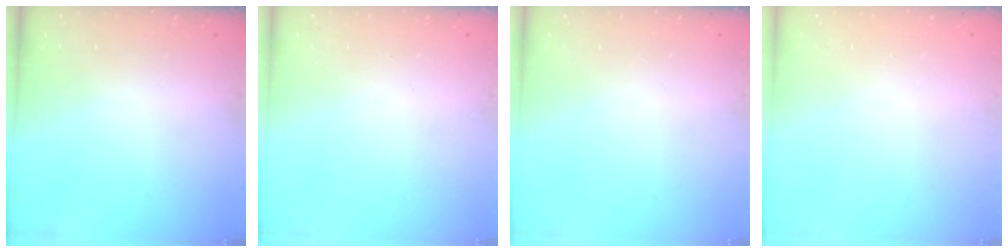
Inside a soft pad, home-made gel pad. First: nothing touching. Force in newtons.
{"total": 0.0}
{"total": 0.0}
{"total": 2.6, "press": 2.6, "slide": 0.2}